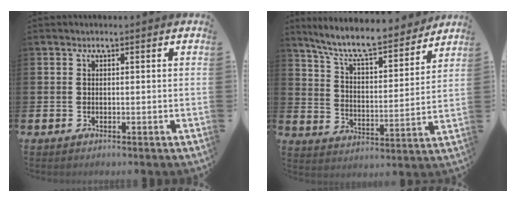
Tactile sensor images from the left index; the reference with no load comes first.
{"total": 9.3, "force": [8.4, 1.6, 3.7], "torque": [-0.103, -0.056, 0.145]}